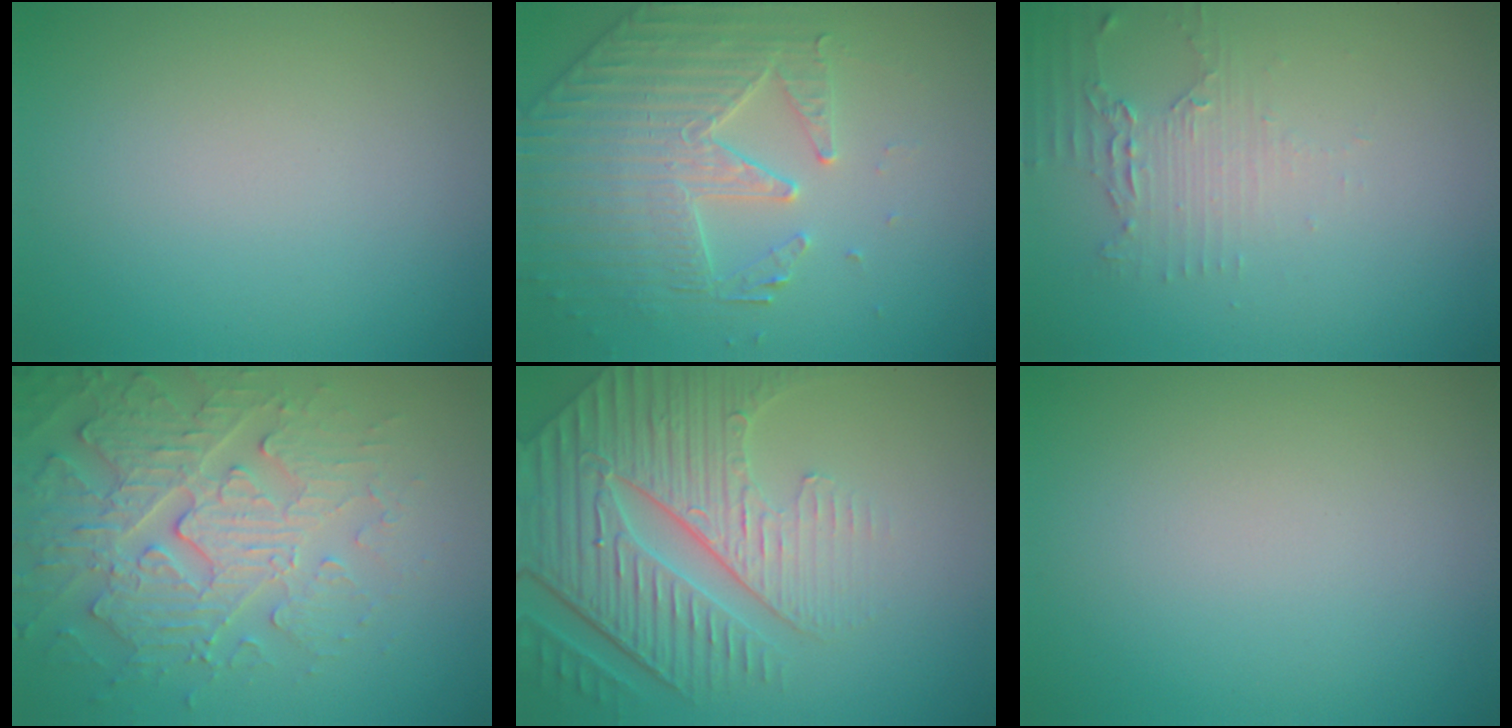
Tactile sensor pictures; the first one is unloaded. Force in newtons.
{"total": 4.2, "press": 3.9, "slide": 1.6}
{"total": 2.0, "press": 1.6, "slide": 1.1}
{"total": 5.5, "press": 5.1, "slide": 2.0}
{"total": 7.9, "press": 5.8, "slide": 5.3}
{"total": 0.0}